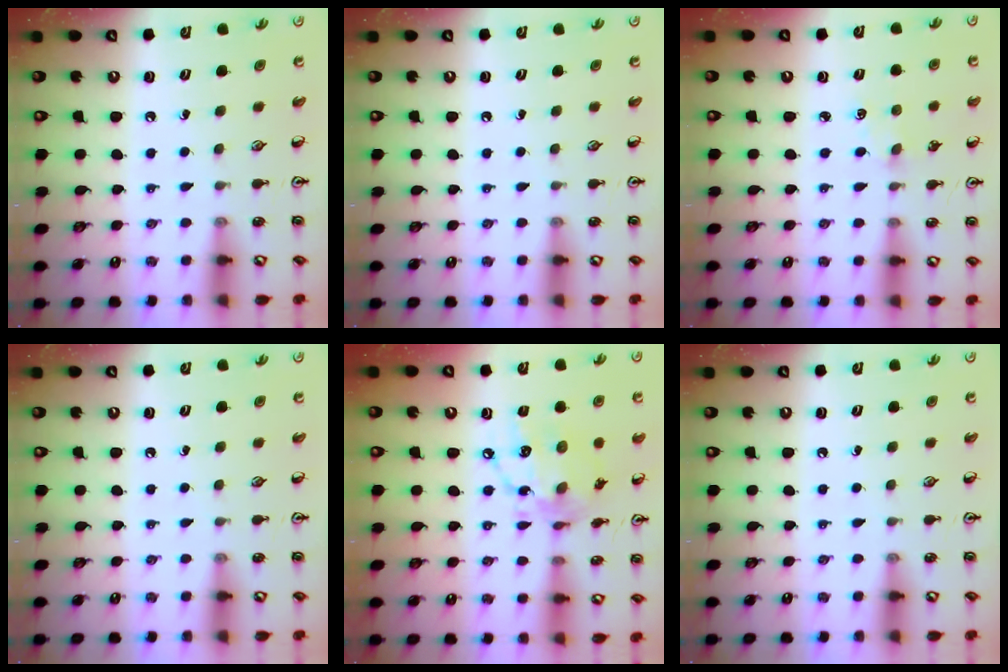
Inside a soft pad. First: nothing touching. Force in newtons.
{"total": 0.0}
{"total": 1.7, "press": 1.6, "slide": 0.3}
{"total": 0.0}
{"total": 14.4, "press": 14.4, "slide": 1.3}
{"total": 0.0}